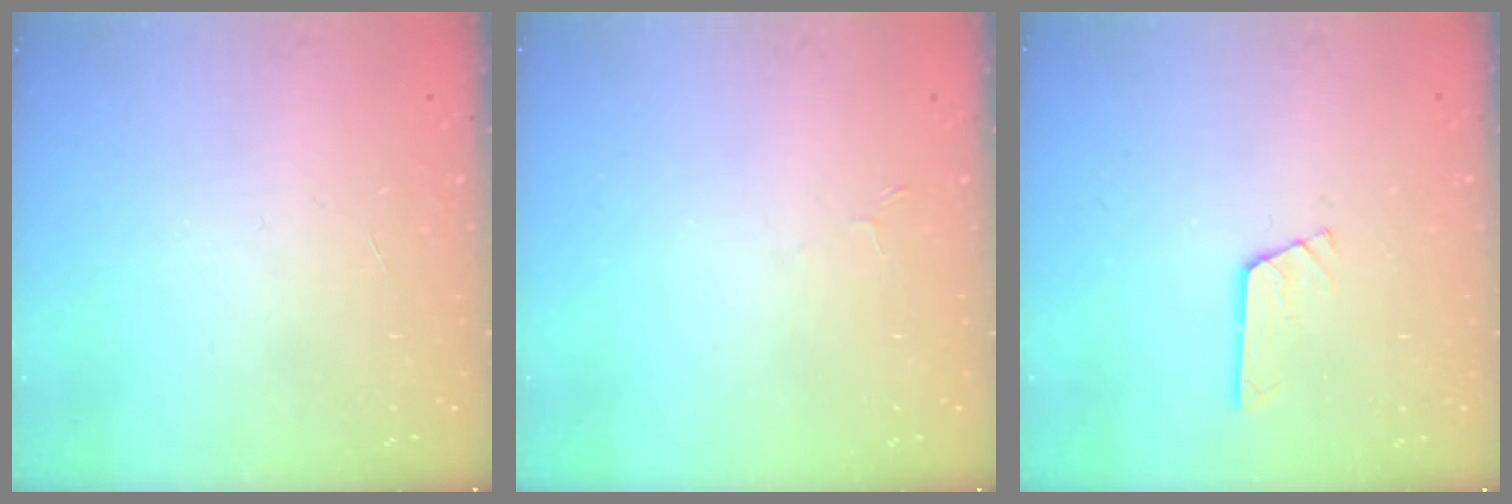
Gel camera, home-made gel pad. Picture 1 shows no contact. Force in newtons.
{"total": 1.9, "press": 1.9, "slide": 0.3}
{"total": 2.9, "press": 2.9, "slide": 0.1}